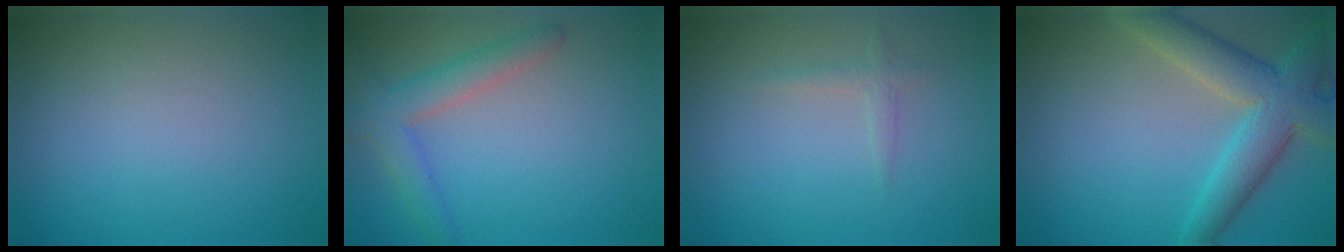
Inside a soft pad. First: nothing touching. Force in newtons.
{"total": 3.6, "press": 3.6, "slide": 0.2}
{"total": 1.1, "press": 1.1, "slide": 0.0}
{"total": 6.2, "press": 6.2, "slide": 0.2}